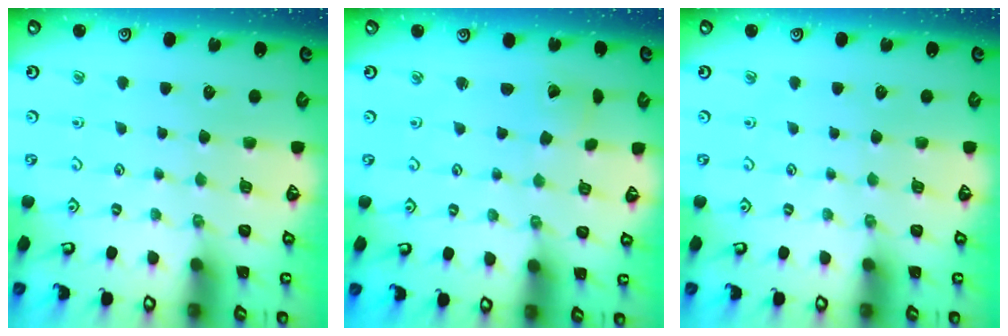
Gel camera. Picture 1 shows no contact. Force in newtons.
{"total": 1.7, "press": 1.7, "slide": 0.1}
{"total": 0.0}